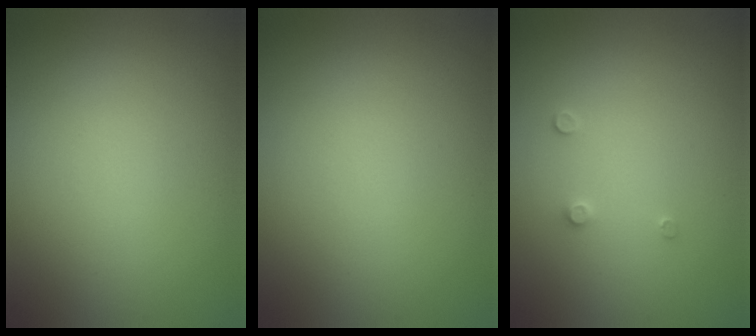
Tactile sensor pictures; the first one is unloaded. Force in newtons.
{"total": 0.0}
{"total": 0.8, "press": 0.8, "slide": 0.0}